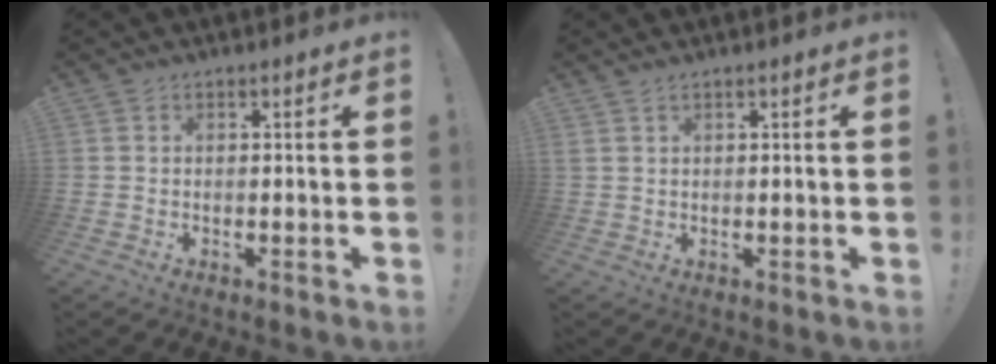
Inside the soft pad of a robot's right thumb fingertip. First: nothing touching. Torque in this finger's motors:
{"motor_torque": [0.36, 0.70, 0.57, -0.52, -0.02]}